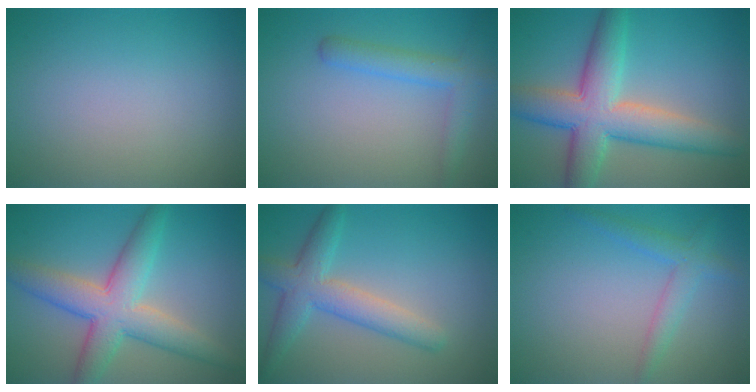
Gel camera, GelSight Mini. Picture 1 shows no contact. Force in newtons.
{"total": 3.0, "press": 3.0, "slide": 0.2}
{"total": 8.5, "press": 8.5, "slide": 0.2}
{"total": 6.7, "press": 6.7, "slide": 0.2}
{"total": 4.5, "press": 4.5, "slide": 0.1}
{"total": 2.5, "press": 2.5, "slide": 0.1}